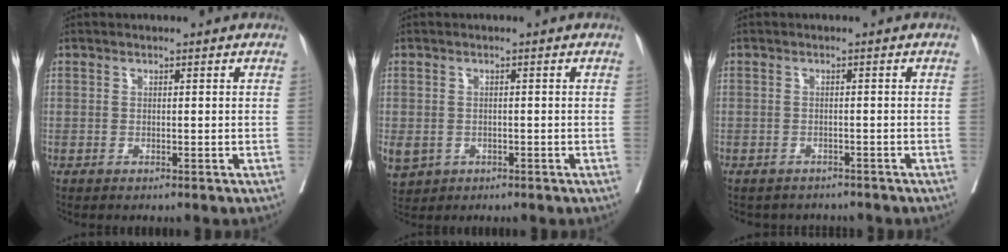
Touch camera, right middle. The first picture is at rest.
{"total": 8.8, "force": [-3.5, 7.2, 3.6], "torque": [-0.115, -0.004, -0.045]}
{"total": 6.1, "force": [-5.6, 2.2, 1.0], "torque": [-0.017, -0.001, -0.068]}